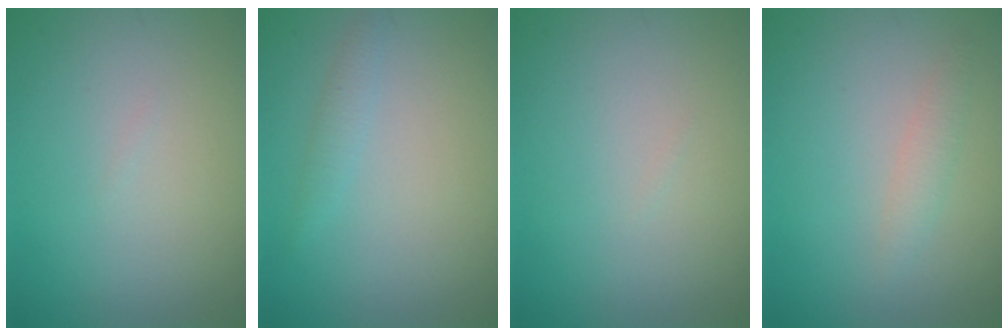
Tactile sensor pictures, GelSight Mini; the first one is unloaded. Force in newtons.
{"total": 1.1, "press": 1.1, "slide": 0.1}
{"total": 0.0}
{"total": 1.3, "press": 1.3, "slide": 0.0}